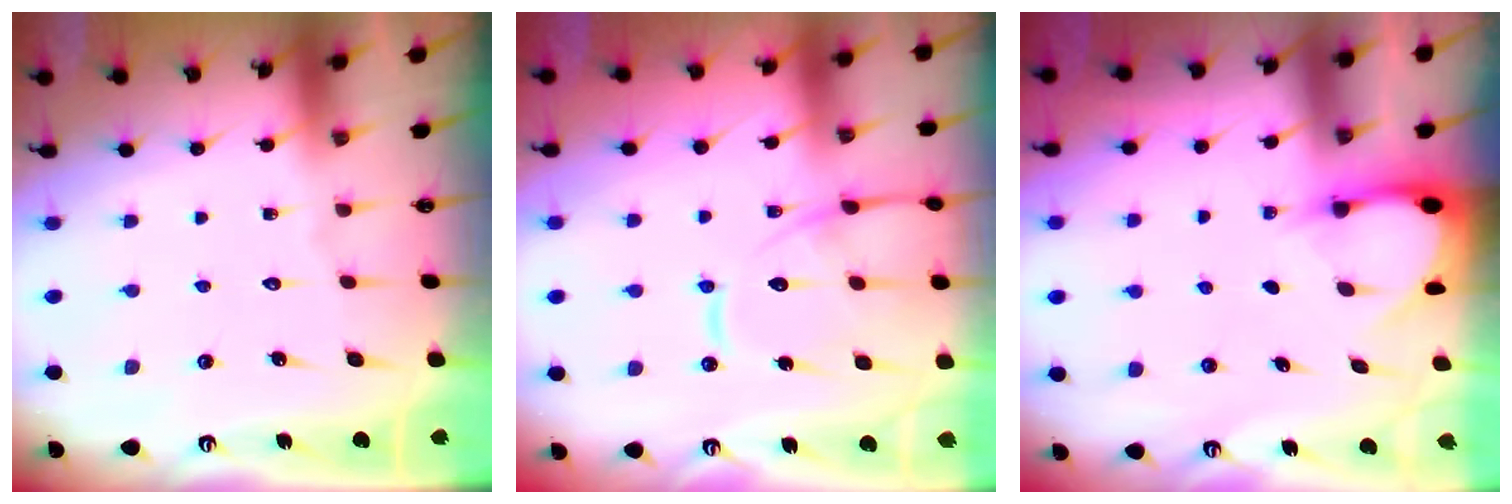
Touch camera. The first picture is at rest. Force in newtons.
{"total": 14.5, "press": 14.4, "slide": 1.2}
{"total": 2.9, "press": 2.9, "slide": 0.3}